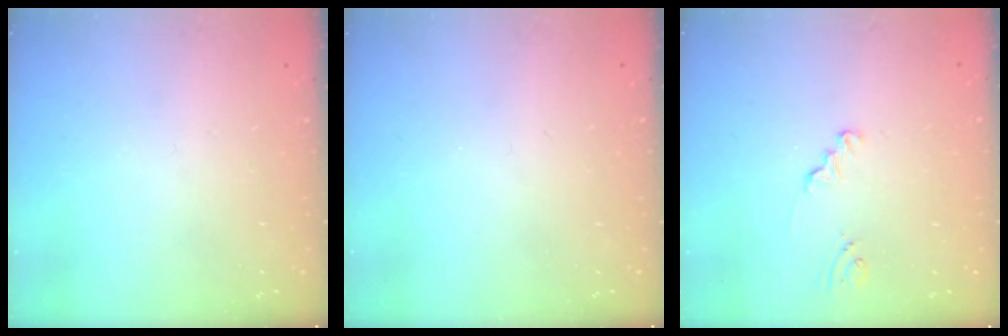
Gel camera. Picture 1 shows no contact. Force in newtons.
{"total": 0.0}
{"total": 1.4, "press": 1.4, "slide": 0.1}